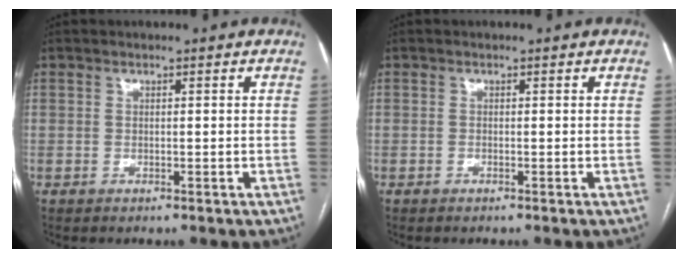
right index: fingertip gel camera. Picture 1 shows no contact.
{"total": 0.0}